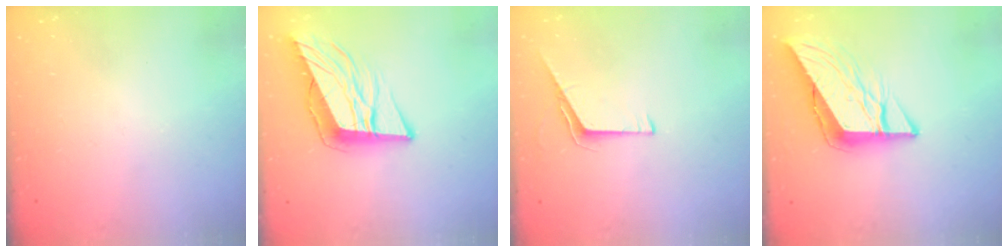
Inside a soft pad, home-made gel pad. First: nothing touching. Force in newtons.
{"total": 12.0, "press": 11.6, "slide": 3.3}
{"total": 5.4, "press": 5.3, "slide": 0.6}
{"total": 12.1, "press": 12.0, "slide": 1.3}